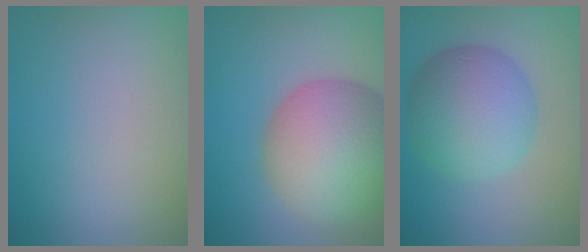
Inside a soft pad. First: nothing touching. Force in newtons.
{"total": 11.4, "press": 11.4, "slide": 0.6}
{"total": 8.0, "press": 8.0, "slide": 0.1}